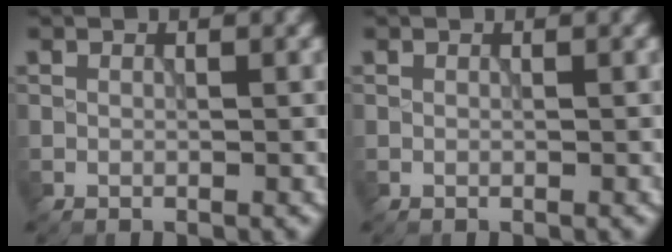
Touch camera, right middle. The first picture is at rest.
{"total": 0.0}